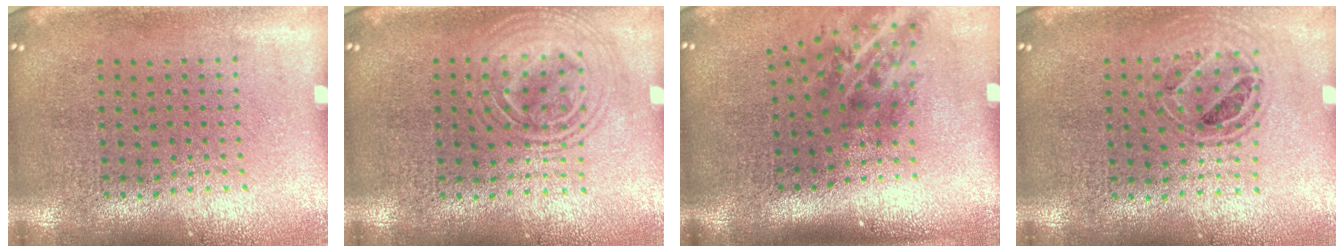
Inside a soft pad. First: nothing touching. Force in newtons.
{"total": 3.0, "press": 3.0, "slide": 0.4}
{"total": 2.0, "press": 1.2, "slide": 1.6}
{"total": 0.9, "press": 0.9, "slide": 0.1}